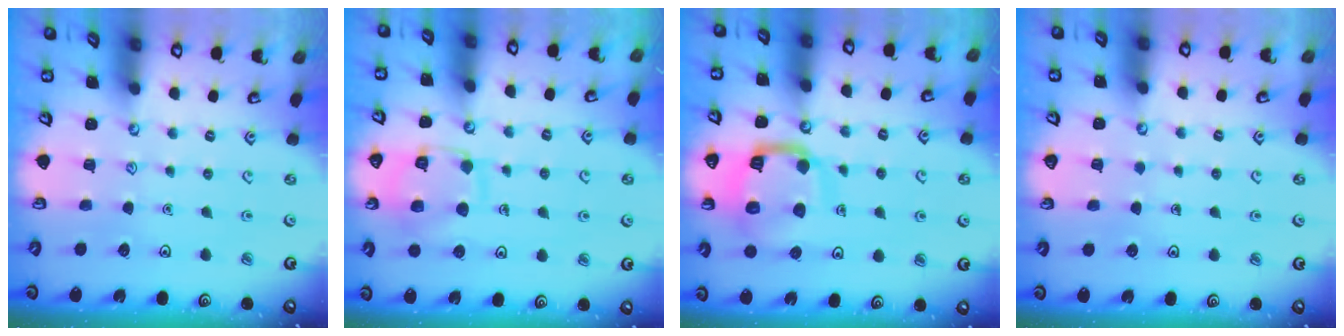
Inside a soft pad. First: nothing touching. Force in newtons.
{"total": 12.5, "press": 12.5, "slide": 1.0}
{"total": 13.2, "press": 13.1, "slide": 1.4}
{"total": 0.8, "press": 0.8, "slide": 0.3}